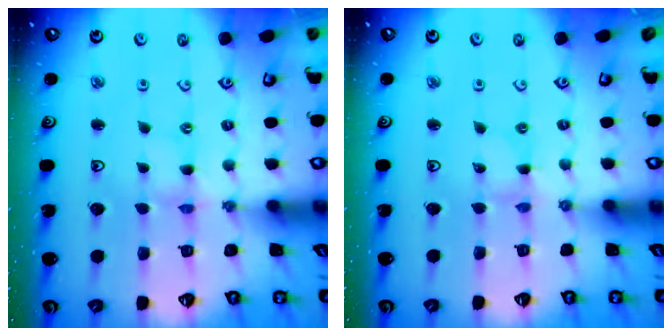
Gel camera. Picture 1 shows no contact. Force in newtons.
{"total": 0.0}